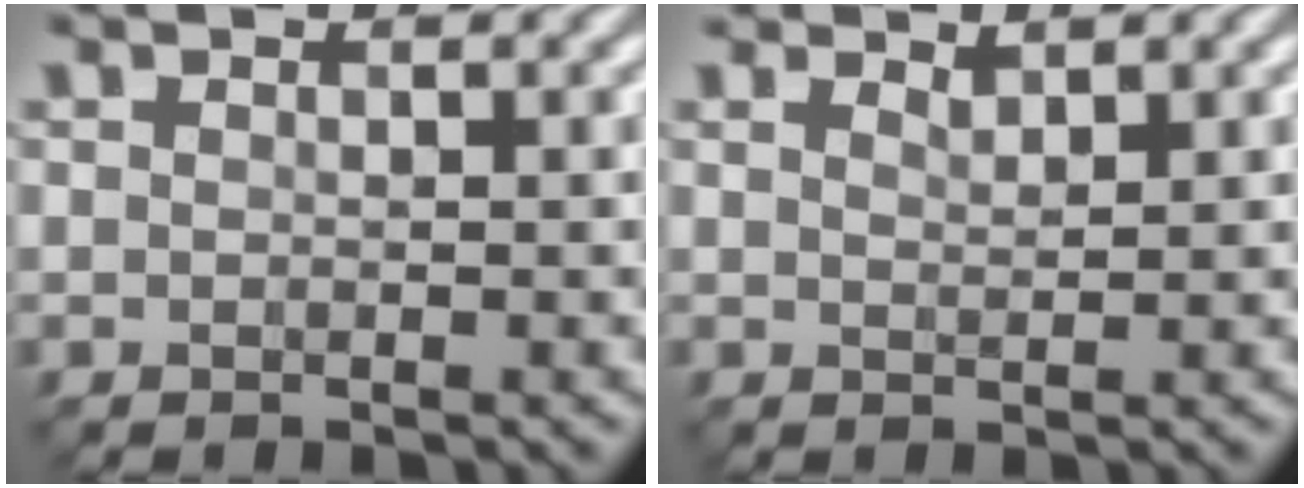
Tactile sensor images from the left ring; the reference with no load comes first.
{"total": 1.2, "force": [1.1, 0.2, 0.3], "torque": [-0.008, -0.002, 0.019]}